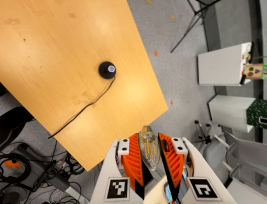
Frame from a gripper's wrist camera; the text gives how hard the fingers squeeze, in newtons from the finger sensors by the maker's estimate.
{"total": 8.4, "left": 7.5, "right": 9.2}